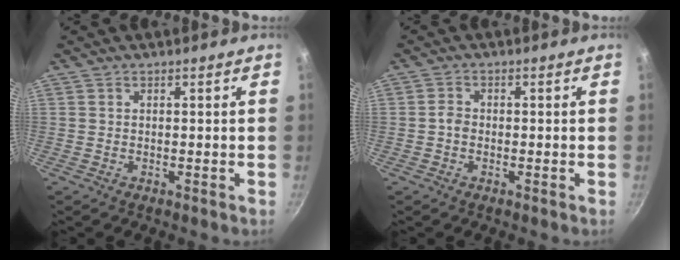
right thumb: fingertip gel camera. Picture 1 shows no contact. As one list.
[{"total": 1.8, "force": [-0.5, 1.5, 1.0], "torque": [-0.015, 0.013, -0.011]}]